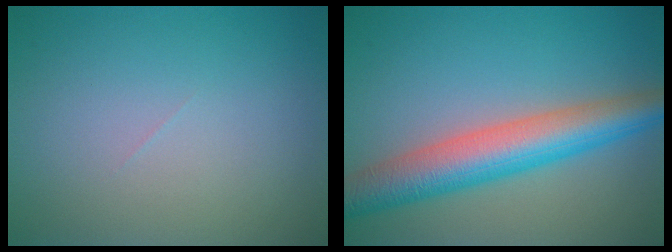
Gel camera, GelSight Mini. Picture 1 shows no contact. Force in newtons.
{"total": 7.3, "press": 7.3, "slide": 0.0}